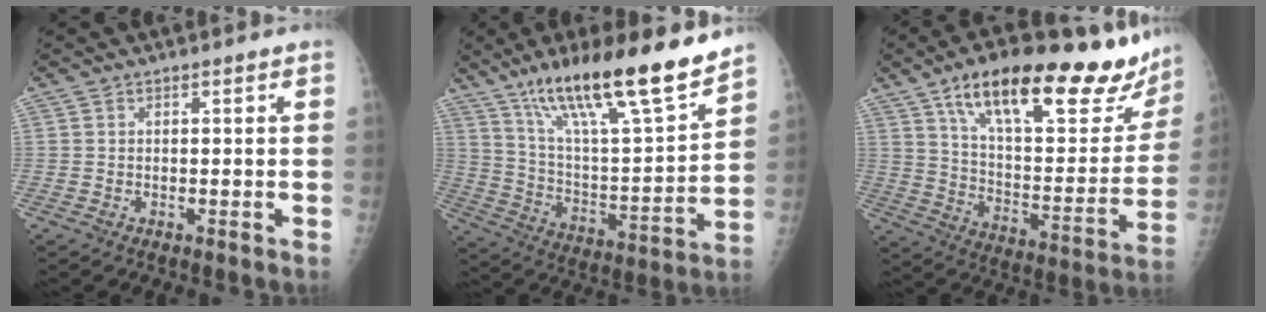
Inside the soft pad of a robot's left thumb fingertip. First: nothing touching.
{"total": 23.2, "force": [16.6, 3.8, 15.7], "torque": [-0.243, -0.069, 0.287]}
{"total": 31.3, "force": [20.5, 10.1, 21.3], "torque": [-0.281, -0.051, 0.312]}